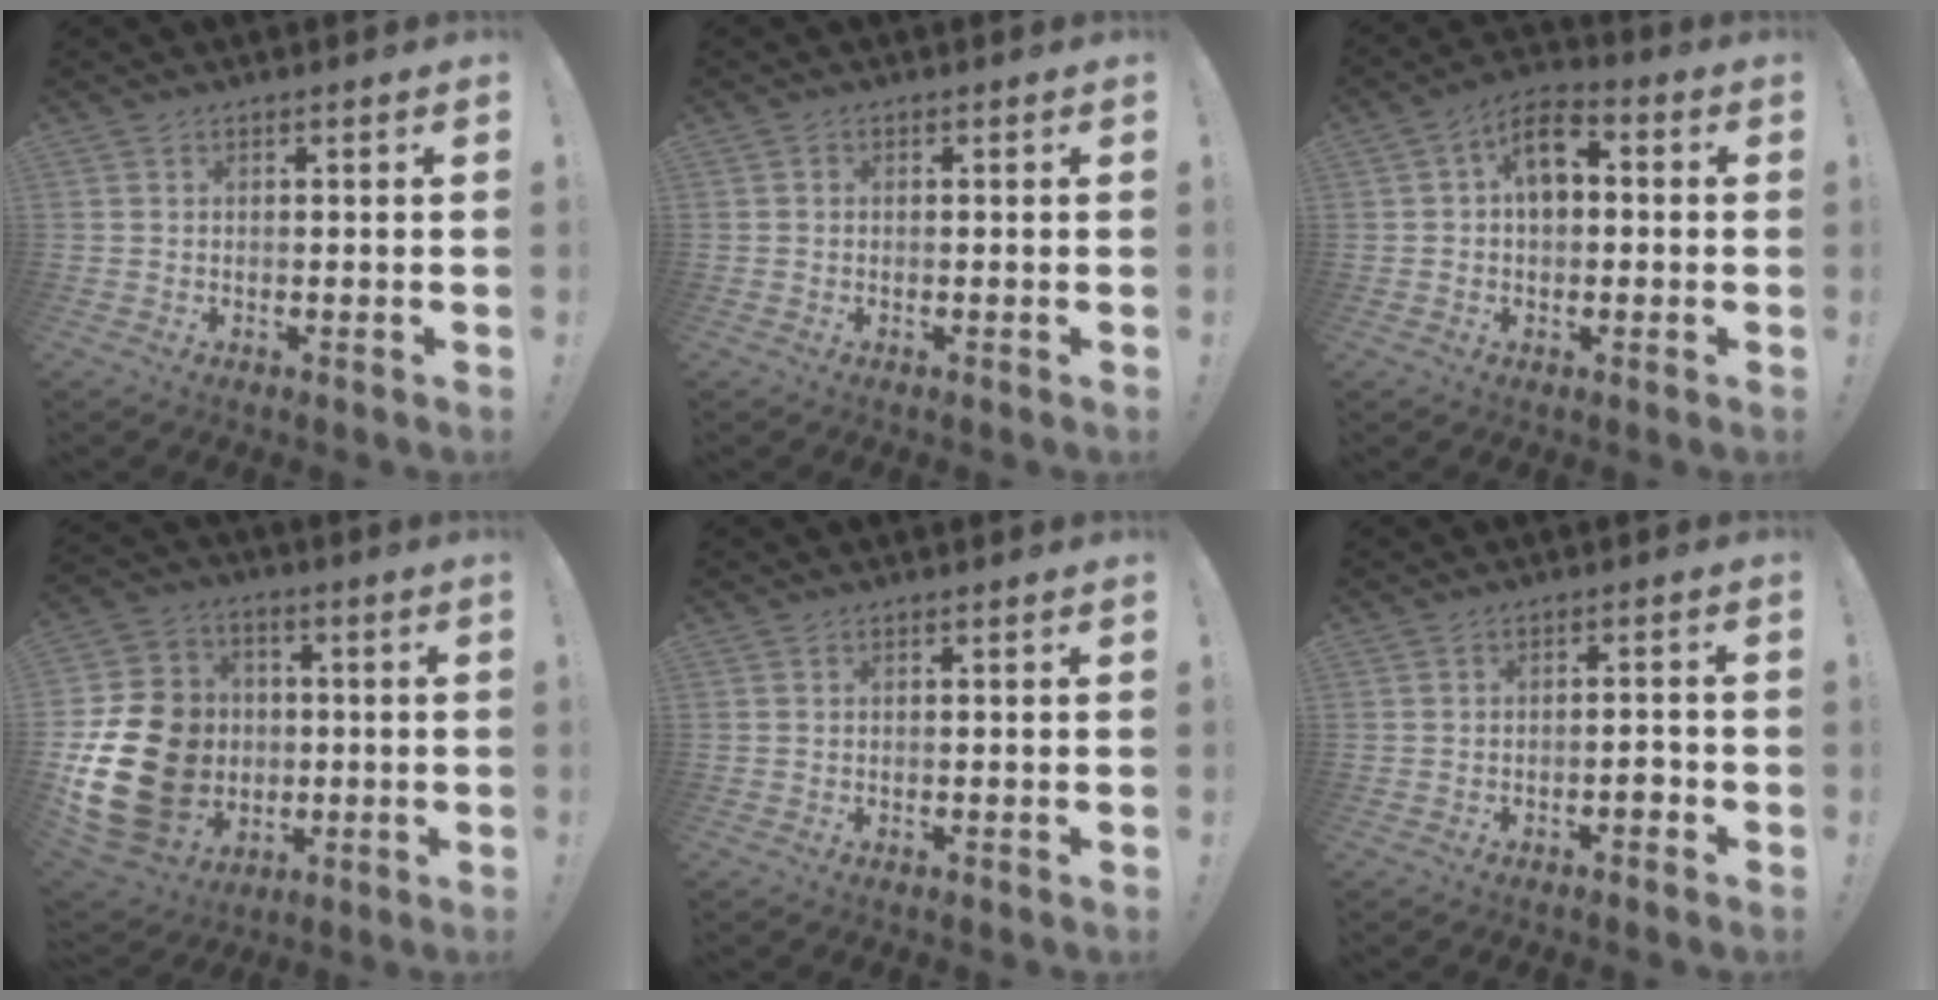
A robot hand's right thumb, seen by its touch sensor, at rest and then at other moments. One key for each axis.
{"total": 0.5, "fx": -0.3, "fy": 0.5, "fz": 0.1, "tx": -0.002, "ty": 0.002, "tz": -0.004}
{"total": 9.3, "fx": 1.5, "fy": 6.3, "fz": 6.6, "tx": -0.093, "ty": 0.008, "tz": 0.029}
{"total": 23.1, "fx": -3.0, "fy": 18.8, "fz": 13.0, "tx": -0.243, "ty": 0.023, "tz": -0.010}
{"total": 0.0}
{"total": 3.1, "fx": -1.7, "fy": 1.2, "fz": 2.4, "tx": -0.028, "ty": 0.002, "tz": -0.031}